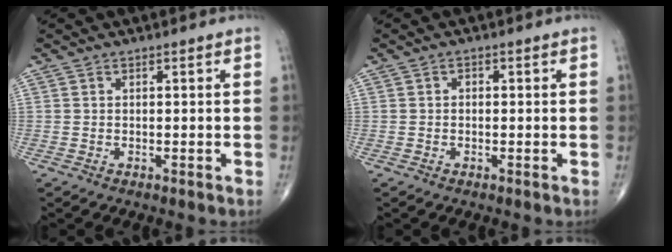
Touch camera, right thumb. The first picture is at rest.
{"total": 0.9, "force": [0.1, 0.7, 0.6], "torque": [-0.004, 0.004, -0.001]}